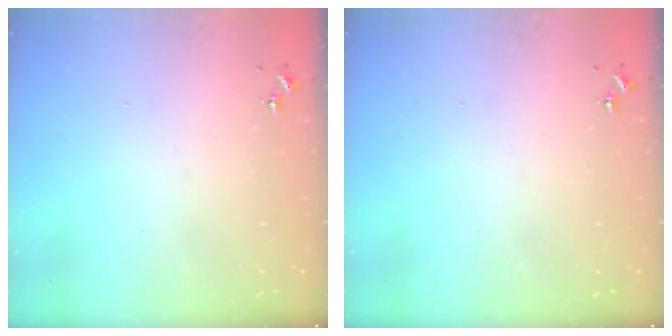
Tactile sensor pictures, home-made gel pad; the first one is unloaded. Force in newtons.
{"total": 0.0}